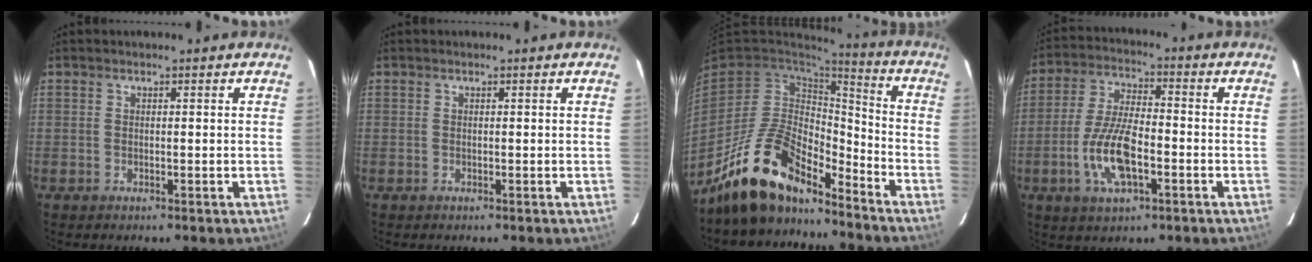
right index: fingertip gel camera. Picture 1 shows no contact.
{"total": 0.0}
{"total": 17.0, "force": [-13.4, 6.5, 8.3], "torque": [-0.182, 0.006, -0.240]}
{"total": 11.8, "force": [-4.0, 4.4, 10.2], "torque": [-0.212, -0.002, -0.074]}